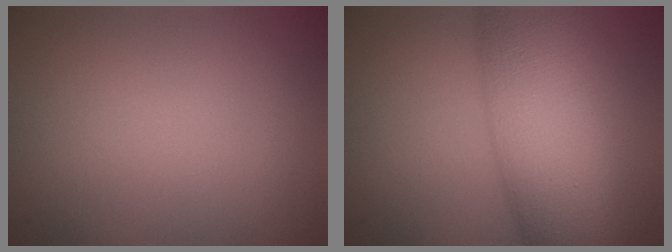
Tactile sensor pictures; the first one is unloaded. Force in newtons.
{"total": 10.9, "press": 10.9, "slide": 0.4}